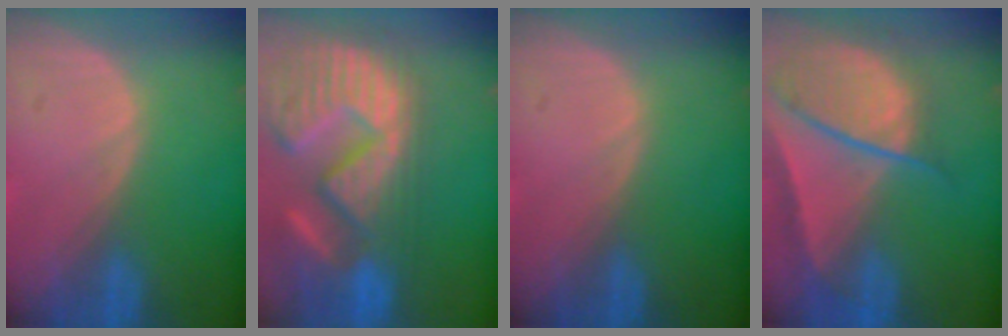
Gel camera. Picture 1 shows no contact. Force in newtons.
{"total": 15.4, "press": 12.7, "slide": 8.7}
{"total": 0.0}
{"total": 9.8, "press": 8.2, "slide": 5.3}